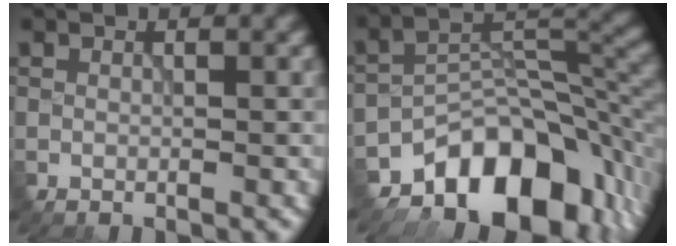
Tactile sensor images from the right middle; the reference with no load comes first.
{"total": 11.1, "force": [-7.0, 5.7, 6.4], "torque": [-0.081, -0.004, -0.122]}